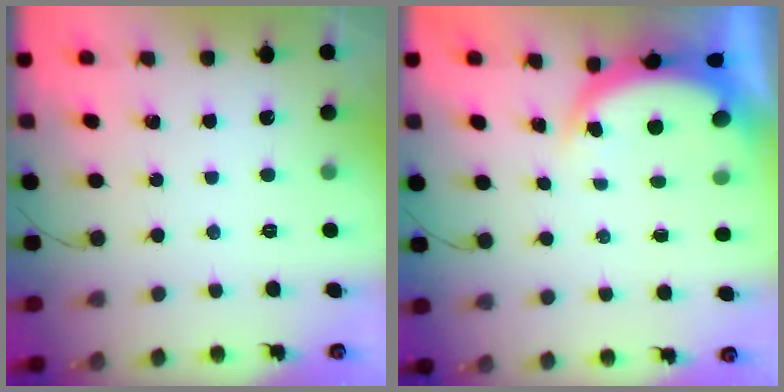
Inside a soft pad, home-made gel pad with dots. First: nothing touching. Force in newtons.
{"total": 4.6, "press": 4.5, "slide": 1.3}